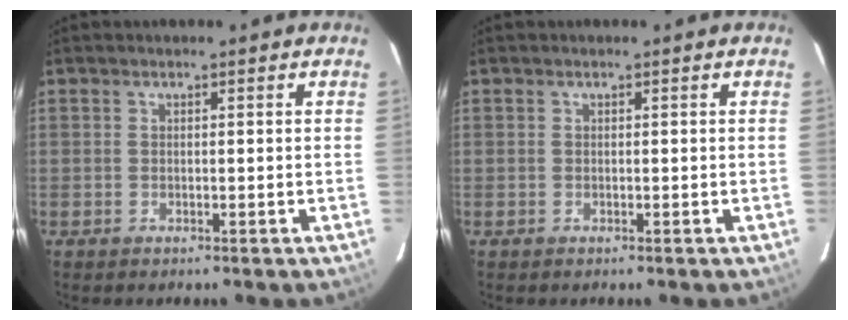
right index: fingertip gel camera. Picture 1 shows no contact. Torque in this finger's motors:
{"motor_torque": [0.00, 0.00, 0.01, 0.00]}